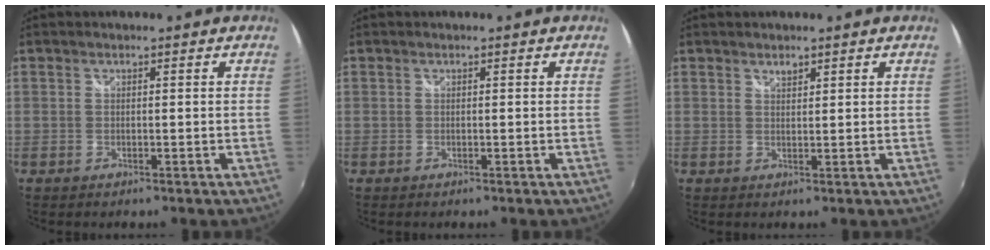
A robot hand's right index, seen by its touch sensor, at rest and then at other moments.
{"total": 0.0}
{"total": 1.3, "force": [1.1, 0.6, 0.5], "torque": [-0.005, 0.001, 0.018]}